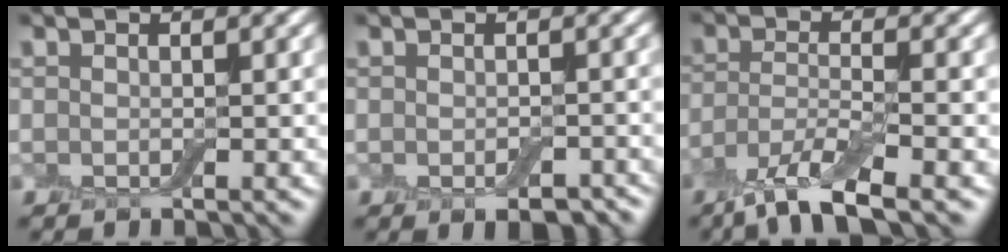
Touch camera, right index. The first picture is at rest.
{"total": 2.7, "force": [-1.2, 1.3, 2.0], "torque": [-0.031, -0.011, -0.012]}
{"total": 5.6, "force": [-3.8, 1.2, 4.0], "torque": [-0.077, -0.009, -0.079]}